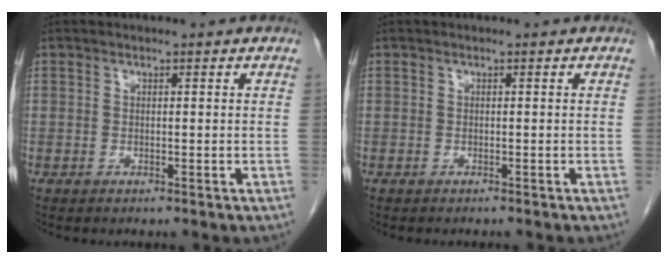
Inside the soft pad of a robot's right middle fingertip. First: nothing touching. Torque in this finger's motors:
{"motor_torque": [0.02, -0.03, -0.05, 0.00]}